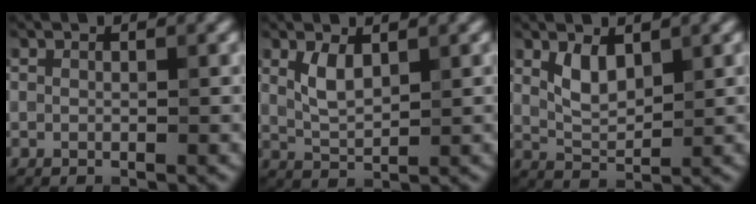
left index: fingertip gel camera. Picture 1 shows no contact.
{"total": 2.3, "force": [0.9, 0.9, 1.9], "torque": [-0.045, -0.005, 0.022]}
{"total": 2.6, "force": [1.1, 1.3, 1.9], "torque": [-0.044, -0.006, 0.026]}